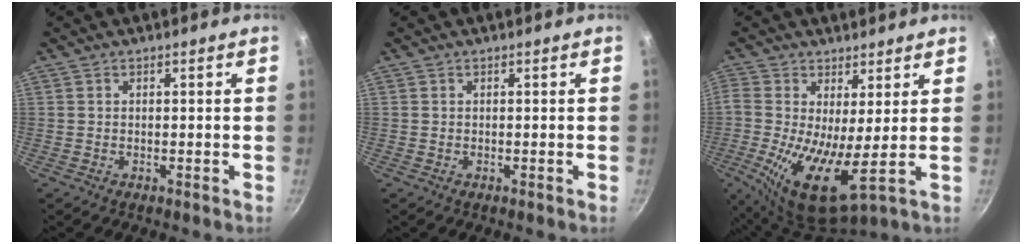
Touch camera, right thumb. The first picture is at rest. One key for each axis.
{"total": 0.0}
{"total": 10.8, "fx": 0.4, "fy": 4.0, "fz": 10.1, "tx": -0.200, "ty": -0.025, "tz": -0.002}